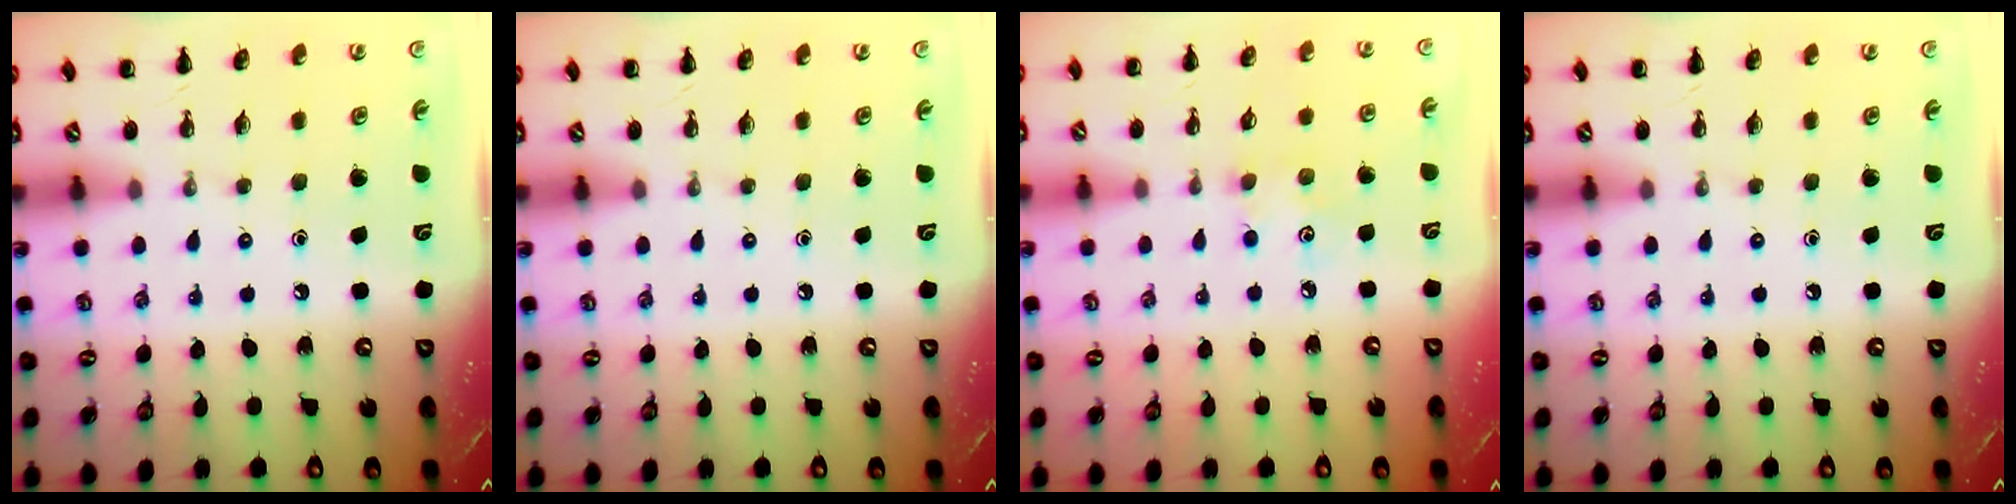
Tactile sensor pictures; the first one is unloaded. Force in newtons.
{"total": 0.0}
{"total": 4.3, "press": 4.1, "slide": 1.1}
{"total": 0.0}